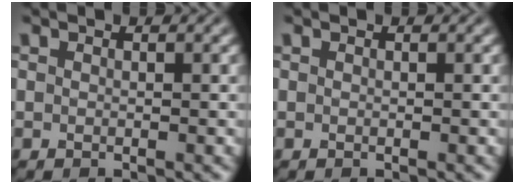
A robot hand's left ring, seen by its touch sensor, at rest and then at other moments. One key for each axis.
{"total": 0.0}